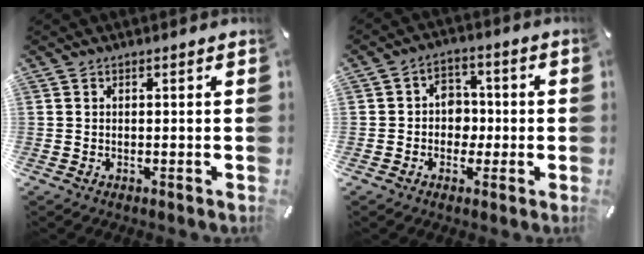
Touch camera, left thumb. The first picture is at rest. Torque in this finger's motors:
{"motor_torque": [0.70, 0.70, 0.41, 0.16, 0.00]}